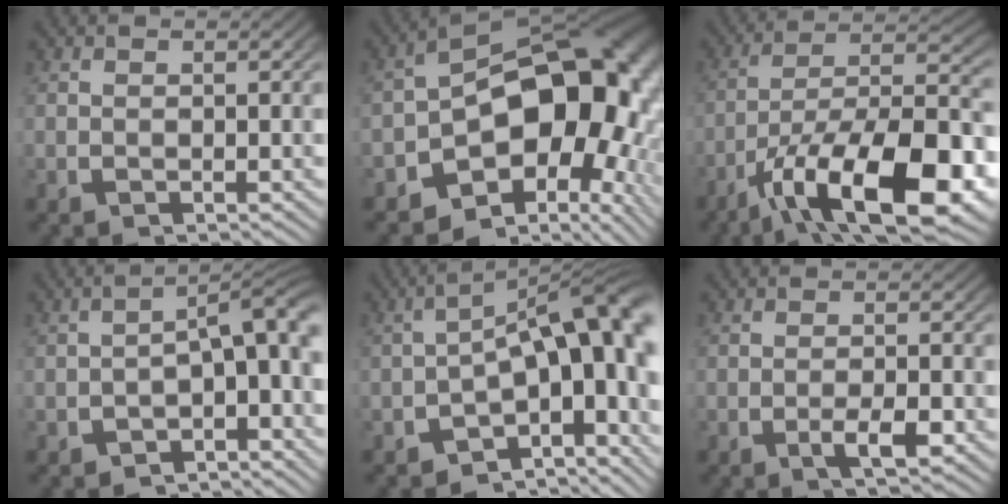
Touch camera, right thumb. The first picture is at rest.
{"total": 19.9, "force": [-1.8, 12.2, 15.7], "torque": [-0.228, -0.038, -0.021]}
{"total": 15.1, "force": [-3.7, 8.1, 12.2], "torque": [-0.215, -0.057, -0.034]}
{"total": 5.8, "force": [-1.7, 2.6, 4.9], "torque": [-0.065, -0.010, -0.019]}
{"total": 12.7, "force": [-2.0, 7.2, 10.3], "torque": [-0.145, -0.022, -0.024]}
{"total": 2.5, "force": [-0.9, 0.9, 2.1], "torque": [-0.035, -0.001, -0.017]}